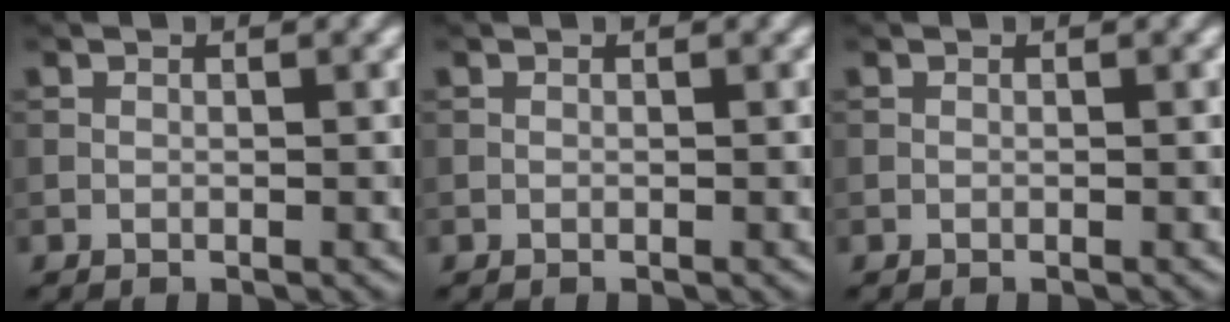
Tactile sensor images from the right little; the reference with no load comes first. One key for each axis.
{"total": 0.0}
{"total": 0.0}